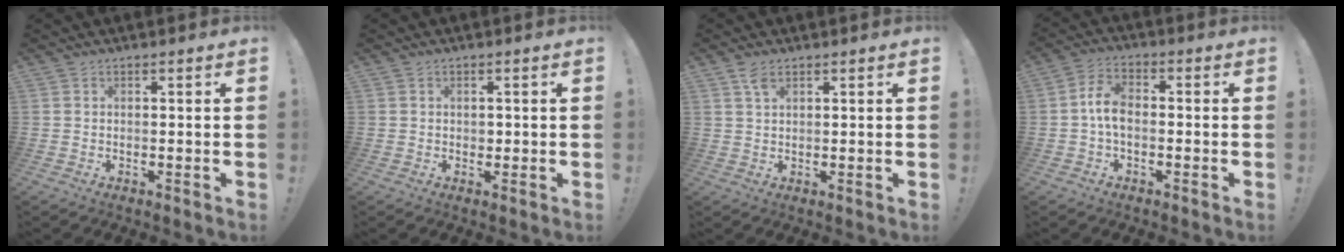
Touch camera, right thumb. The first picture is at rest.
{"total": 1.1, "force": [0.1, 1.1, 0.3], "torque": [0.000, -0.001, 0.002]}
{"total": 3.3, "force": [2.0, 1.4, 2.2], "torque": [-0.036, -0.008, 0.035]}
{"total": 7.0, "force": [-0.6, 4.2, 5.6], "torque": [-0.117, 0.012, -0.006]}